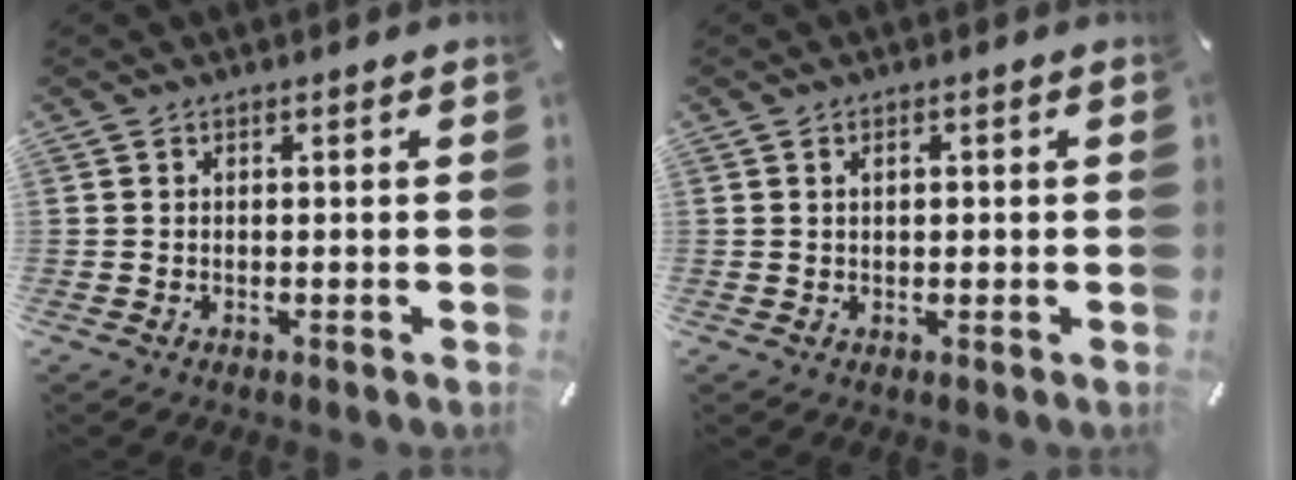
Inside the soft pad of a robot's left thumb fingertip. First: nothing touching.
{"total": 1.5, "force": [0.3, 1.0, 1.0], "torque": [-0.014, 0.003, 0.001]}